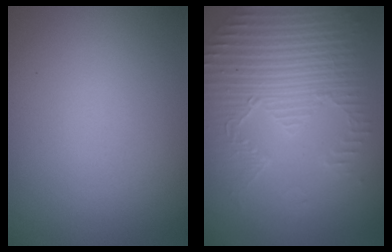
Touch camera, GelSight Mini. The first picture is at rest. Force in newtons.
{"total": 4.0, "press": 3.6, "slide": 1.7}